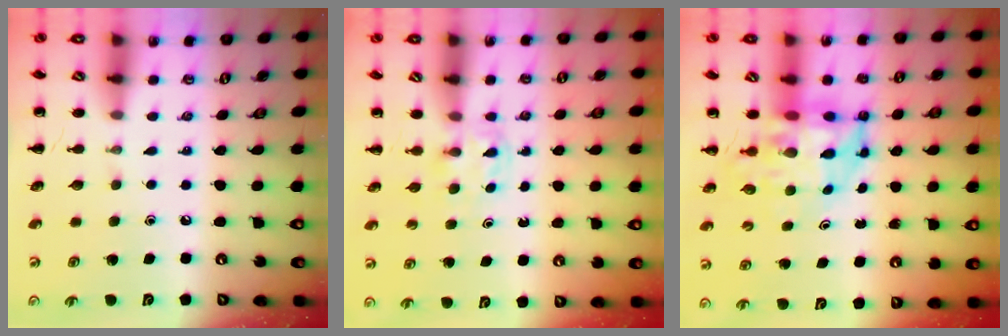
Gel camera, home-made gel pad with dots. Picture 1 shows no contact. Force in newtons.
{"total": 2.7, "press": 2.5, "slide": 1.0}
{"total": 6.8, "press": 6.4, "slide": 2.3}